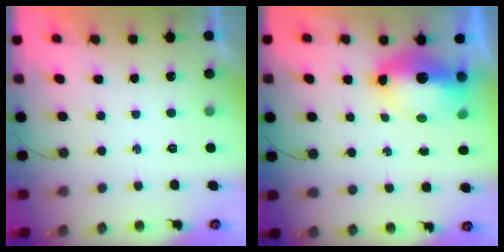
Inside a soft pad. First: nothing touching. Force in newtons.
{"total": 9.4, "press": 9.3, "slide": 1.1}